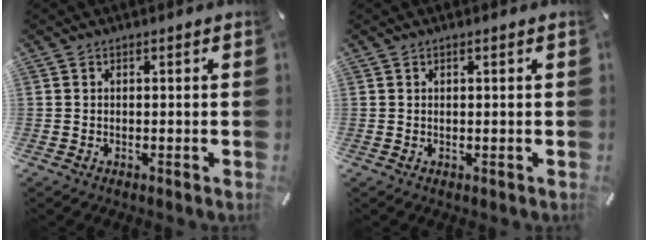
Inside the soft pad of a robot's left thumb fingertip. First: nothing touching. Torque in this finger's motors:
{"motor_torque": [-0.02, 0.08, 0.10, -0.02, -0.02]}